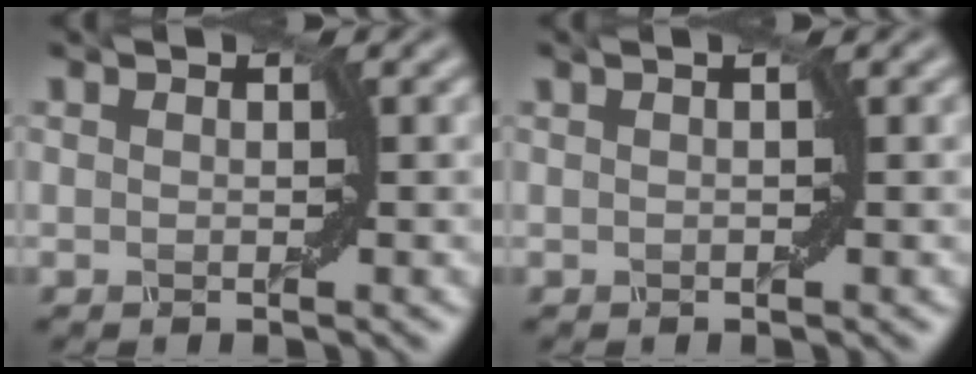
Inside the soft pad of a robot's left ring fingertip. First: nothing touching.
{"total": 0.6, "force": [0.1, -0.5, -0.3], "torque": [0.000, 0.002, 0.007]}